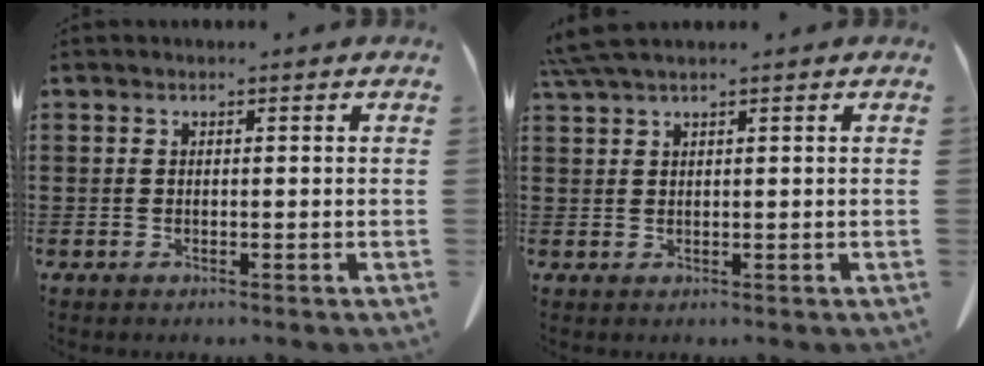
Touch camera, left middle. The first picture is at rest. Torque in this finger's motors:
{"motor_torque": [0.10, 0.06, 0.04, 0.06]}